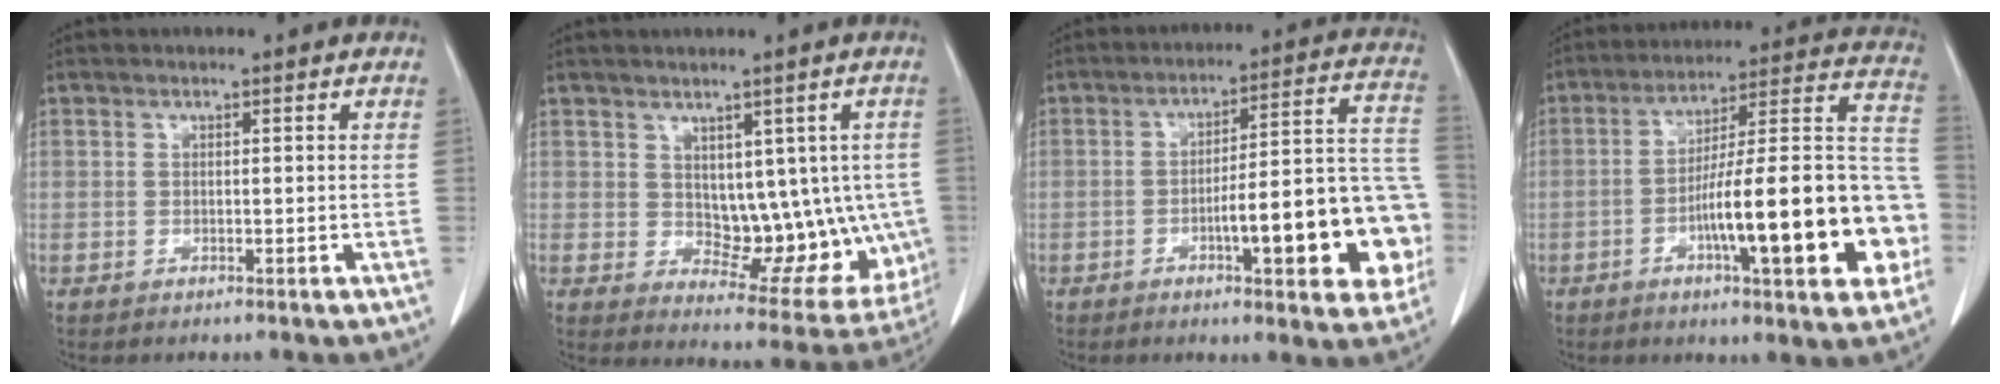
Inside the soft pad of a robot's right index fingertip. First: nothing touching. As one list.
[{"total": 12.0, "force": [0.8, 6.9, 9.8], "torque": [-0.101, 0.006, 0.034]}, {"total": 17.7, "force": [-5.0, 3.5, 16.6], "torque": [-0.165, 0.037, -0.060]}, {"total": 22.8, "force": [-6.4, 3.6, 21.6], "torque": [-0.259, 0.026, -0.088]}]